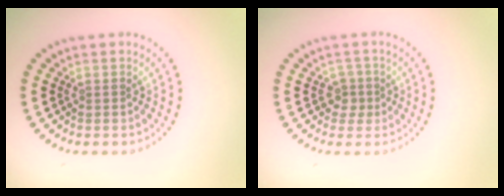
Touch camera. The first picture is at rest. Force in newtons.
{"total": 1.8, "press": 1.4, "slide": 1.2}